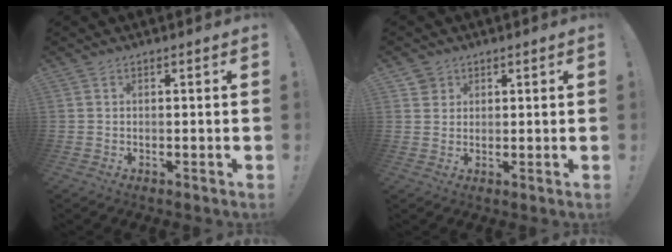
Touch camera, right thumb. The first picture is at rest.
{"total": 2.8, "force": [1.7, 2.2, 0.2], "torque": [0.001, -0.009, 0.030]}